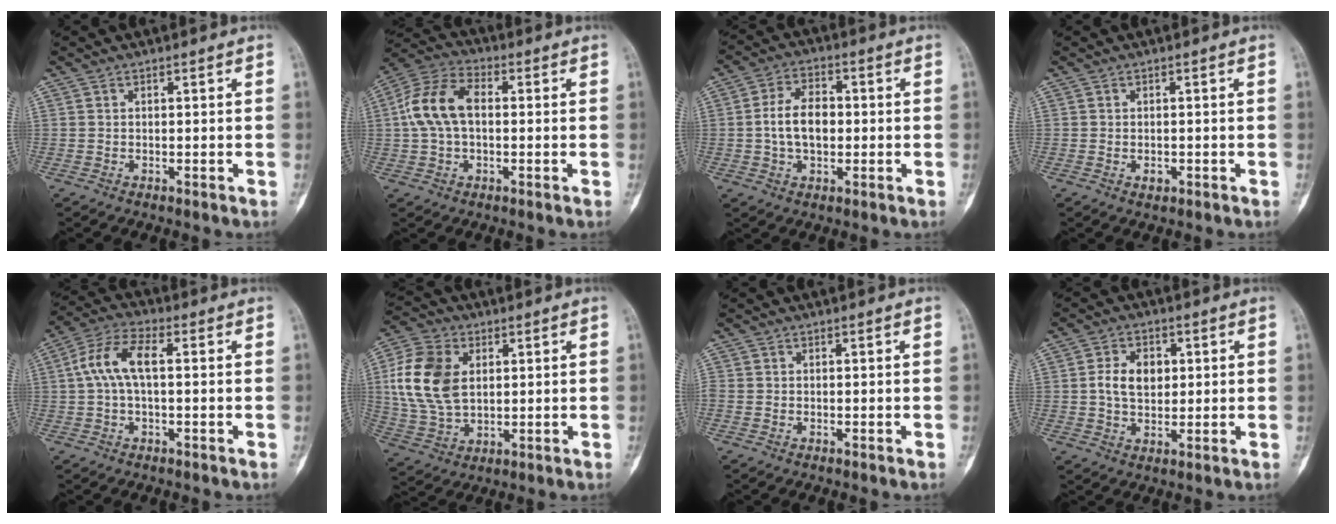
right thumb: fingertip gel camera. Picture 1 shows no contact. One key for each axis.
{"total": 11.1, "fx": 0.7, "fy": 6.8, "fz": 8.8, "tx": -0.182, "ty": 0.031, "tz": 0.007}
{"total": 8.2, "fx": -0.3, "fy": 5.2, "fz": 6.4, "tx": -0.102, "ty": 0.017, "tz": -0.010}
{"total": 0.7, "fx": -0.2, "fy": 0.5, "fz": 0.4, "tx": -0.006, "ty": 0.001, "tz": -0.002}
{"total": 8.6, "fx": 0.9, "fy": 3.8, "fz": 7.6, "tx": -0.167, "ty": 0.031, "tz": 0.012}
{"total": 14.4, "fx": 2.7, "fy": 9.7, "fz": 10.2, "tx": -0.200, "ty": 0.000, "tz": 0.052}
{"total": 0.7, "fx": 0.0, "fy": 0.6, "fz": 0.4, "tx": -0.009, "ty": 0.001, "tz": -0.001}
{"total": 6.9, "fx": 1.0, "fy": 4.8, "fz": 4.9, "tx": -0.069, "ty": 0.001, "tz": 0.016}